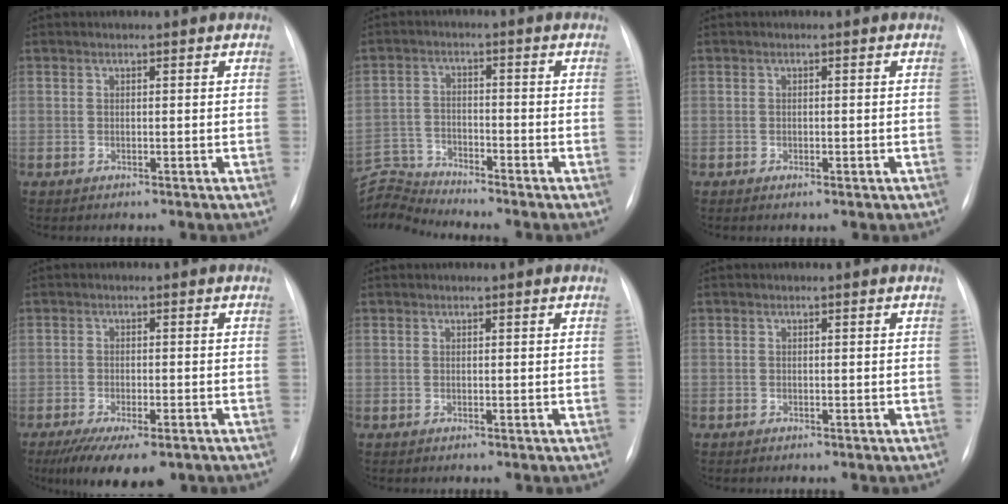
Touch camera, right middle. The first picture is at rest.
{"total": 7.0, "force": [-6.7, -1.2, -1.4], "torque": [0.014, 0.009, -0.129]}
{"total": 1.4, "force": [-0.7, 0.7, 1.0], "torque": [-0.014, 0.001, -0.005]}
{"total": 10.8, "force": [-7.5, 3.7, 6.8], "torque": [-0.104, -0.014, -0.109]}
{"total": 0.0}
{"total": 0.5, "force": [-0.4, 0.4, 0.0], "torque": [-0.001, 0.004, -0.007]}